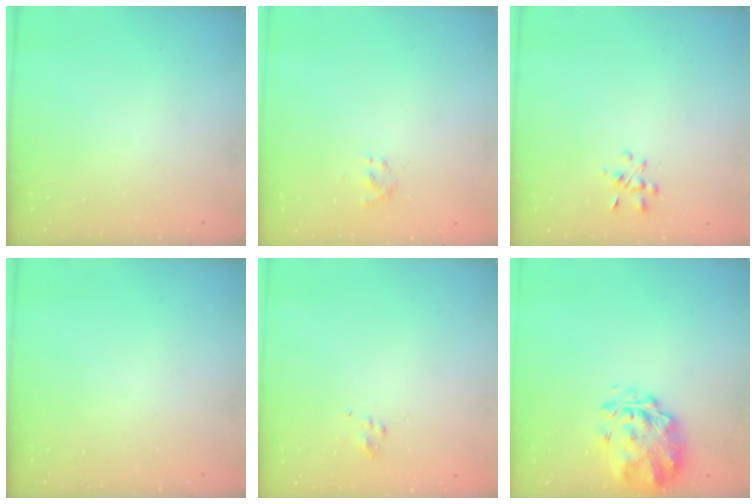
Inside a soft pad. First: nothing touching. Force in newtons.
{"total": 1.3, "press": 1.1, "slide": 0.7}
{"total": 3.6, "press": 3.3, "slide": 1.4}
{"total": 0.0}
{"total": 2.3, "press": 2.1, "slide": 1.1}
{"total": 3.0, "press": 2.5, "slide": 1.7}